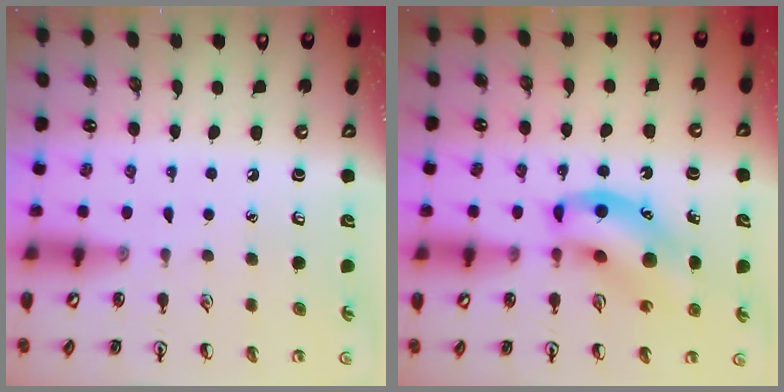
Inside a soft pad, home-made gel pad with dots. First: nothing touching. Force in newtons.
{"total": 11.1, "press": 10.8, "slide": 2.6}